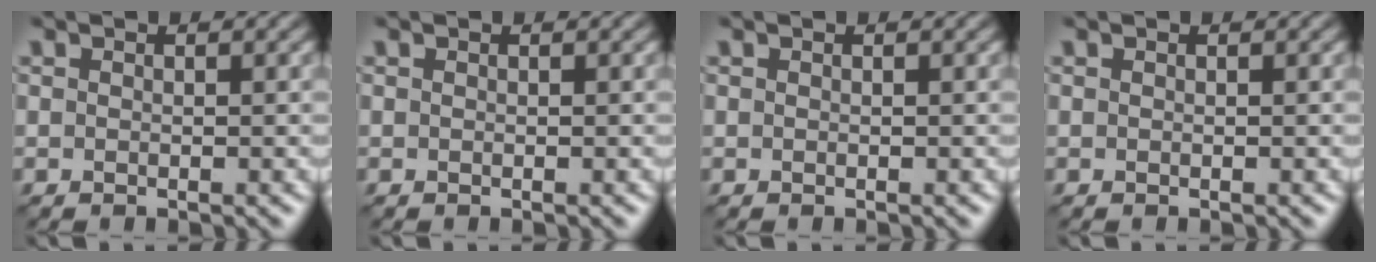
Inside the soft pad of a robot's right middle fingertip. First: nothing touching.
{"total": 0.0}
{"total": 0.0}
{"total": 0.0}